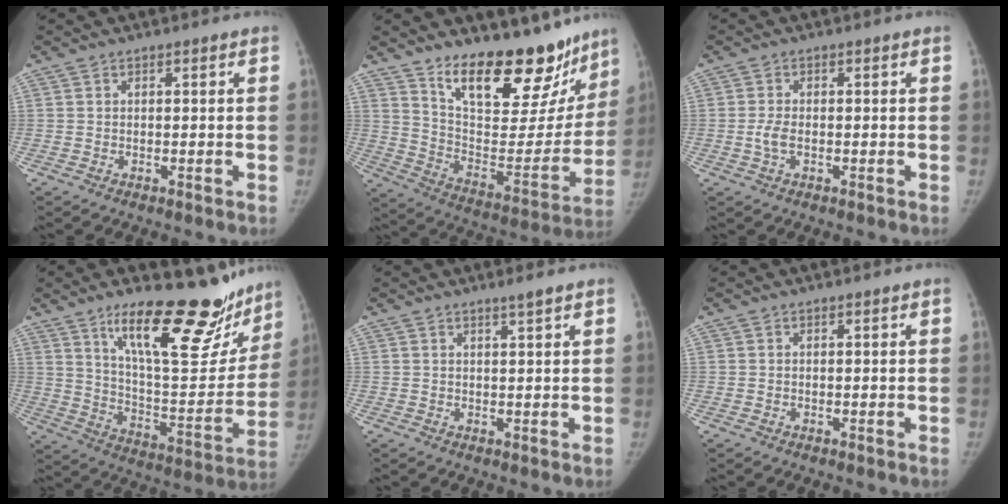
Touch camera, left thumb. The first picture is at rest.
{"total": 25.5, "force": [18.8, 10.6, 13.5], "torque": [-0.149, -0.108, 0.291]}
{"total": 2.4, "force": [-0.5, 1.3, 2.0], "torque": [-0.049, 0.005, -0.010]}
{"total": 25.6, "force": [17.8, 8.6, 16.3], "torque": [-0.183, -0.100, 0.276]}
{"total": 1.7, "force": [1.3, -0.2, 1.1], "torque": [-0.018, -0.011, 0.023]}
{"total": 0.0}